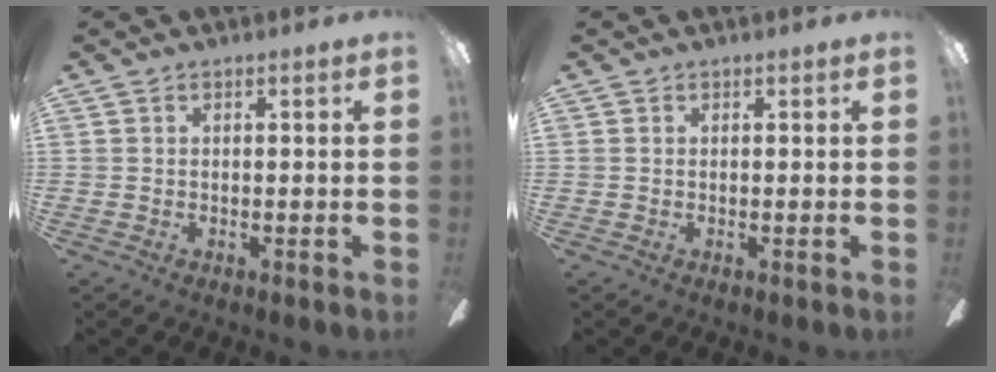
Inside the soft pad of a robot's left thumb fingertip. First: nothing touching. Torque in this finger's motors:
{"motor_torque": [0.00, 0.00, -0.09, 0.04, 0.00]}